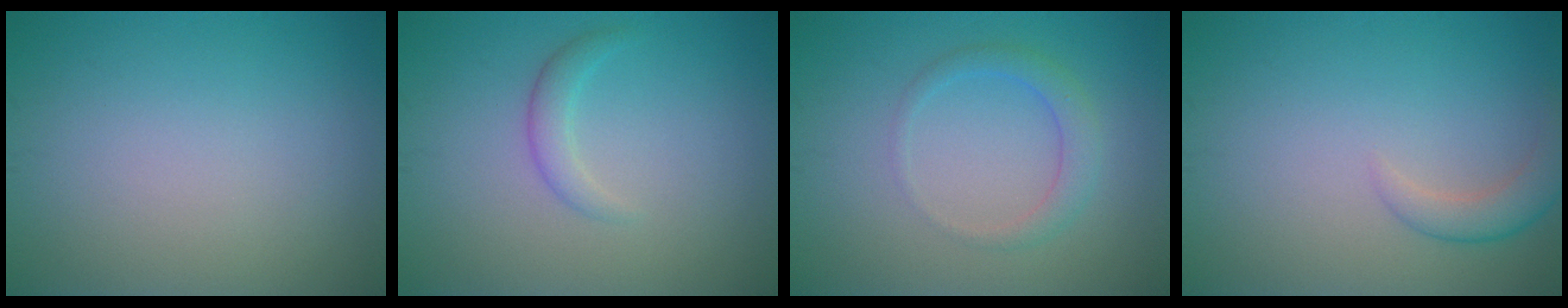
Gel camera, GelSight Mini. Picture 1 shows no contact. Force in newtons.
{"total": 1.6, "press": 1.6, "slide": 0.1}
{"total": 2.2, "press": 2.2, "slide": 0.1}
{"total": 2.6, "press": 2.6, "slide": 0.2}